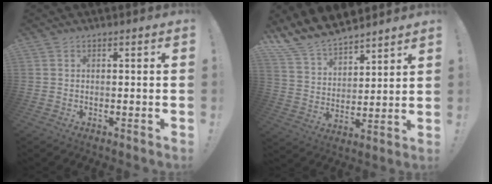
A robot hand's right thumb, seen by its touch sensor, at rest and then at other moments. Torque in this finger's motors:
{"motor_torque": [-0.83, 1.26, 0.24, 0.20, 0.02]}